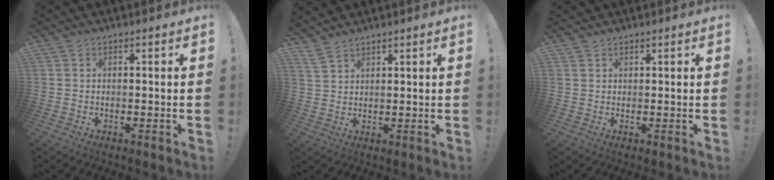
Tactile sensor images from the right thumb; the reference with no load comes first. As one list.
[{"total": 4.4, "force": [3.7, 1.4, 1.8], "torque": [-0.040, -0.016, 0.074]}, {"total": 1.1, "force": [1.0, 0.4, 0.2], "torque": [-0.002, -0.002, 0.018]}]